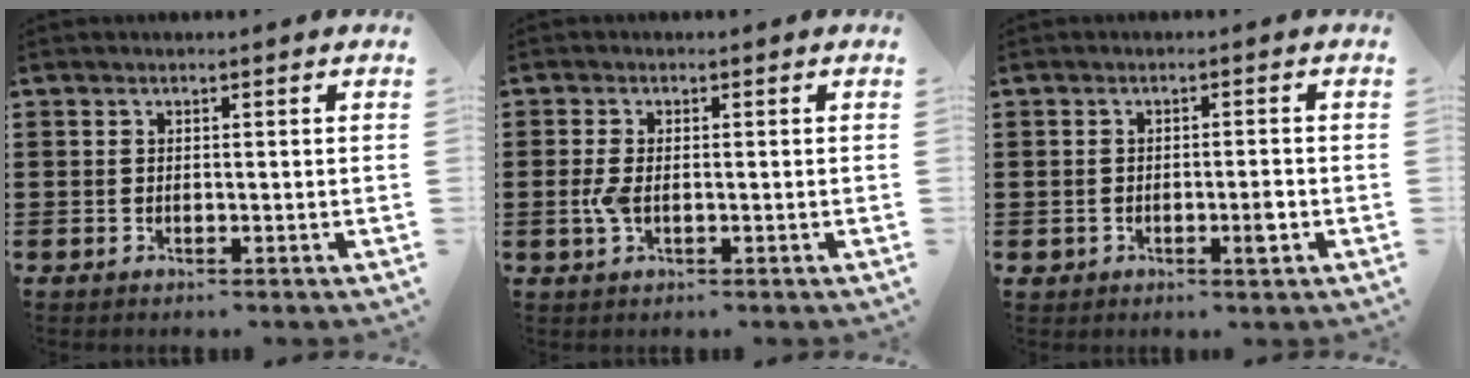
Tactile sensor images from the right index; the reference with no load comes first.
{"total": 2.9, "force": [-0.4, 1.4, 2.5], "torque": [-0.070, -0.006, -0.015]}
{"total": 2.7, "force": [-1.0, 1.1, 2.3], "torque": [-0.040, 0.004, -0.020]}